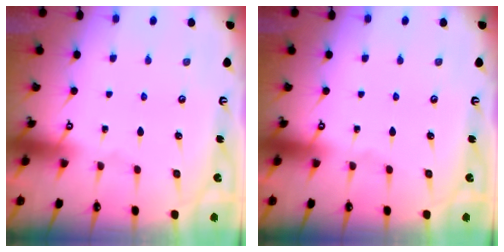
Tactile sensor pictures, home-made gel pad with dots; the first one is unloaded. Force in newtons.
{"total": 0.0}